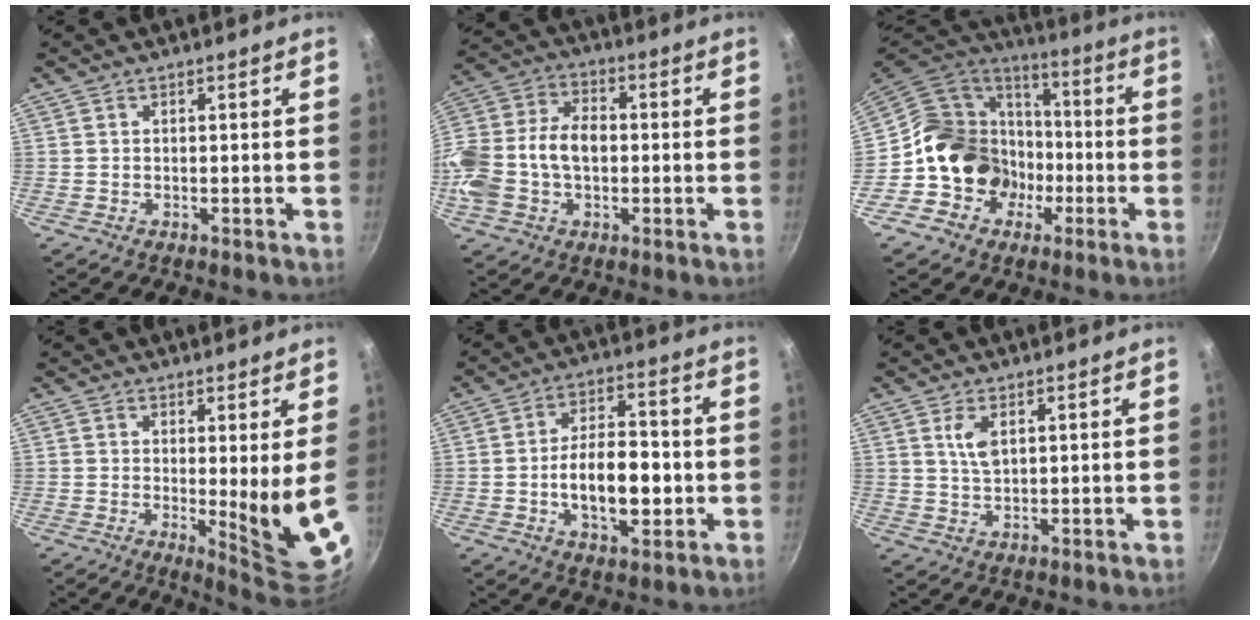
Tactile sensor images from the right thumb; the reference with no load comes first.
{"total": 16.2, "force": [-1.6, 11.3, 11.5], "torque": [-0.225, 0.043, -0.038]}
{"total": 19.2, "force": [-4.2, 16.5, 8.9], "torque": [-0.124, 0.054, -0.066]}
{"total": 10.3, "force": [0.3, 1.3, 10.2], "torque": [-0.134, -0.037, 0.009]}
{"total": 12.6, "force": [-2.1, 6.7, 10.5], "torque": [-0.150, 0.020, -0.034]}
{"total": 4.0, "force": [1.6, 1.9, 3.1], "torque": [-0.057, -0.010, 0.033]}